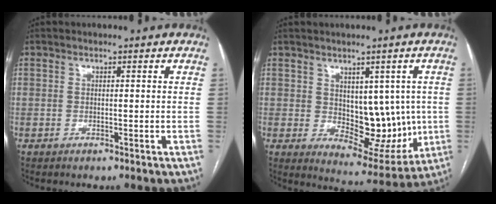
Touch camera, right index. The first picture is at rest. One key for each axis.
{"total": 11.0, "fx": 0.2, "fy": 6.3, "fz": 9.0, "tx": -0.106, "ty": -0.001, "tz": 0.029}